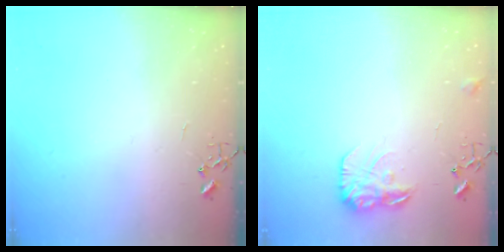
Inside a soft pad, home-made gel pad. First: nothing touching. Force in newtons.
{"total": 11.7, "press": 11.7, "slide": 0.4}